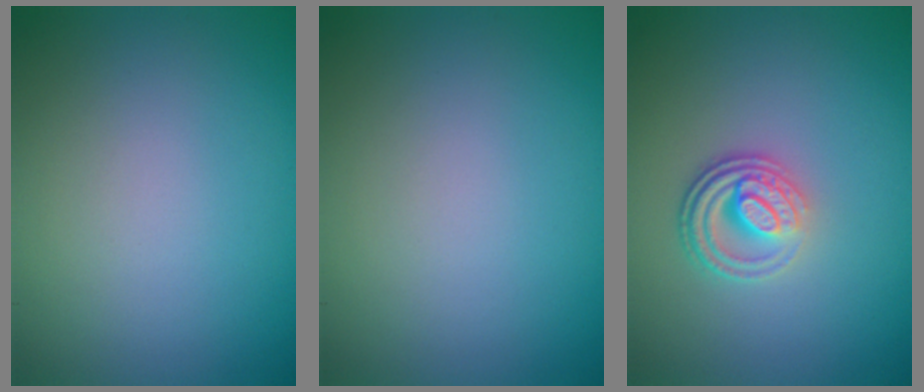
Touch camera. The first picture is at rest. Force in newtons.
{"total": 0.0}
{"total": 3.8, "press": 2.7, "slide": 2.7}